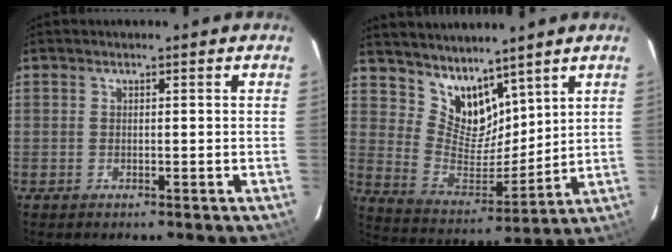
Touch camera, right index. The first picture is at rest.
{"total": 11.2, "force": [8.8, 5.7, 4.1], "torque": [-0.075, -0.005, 0.180]}